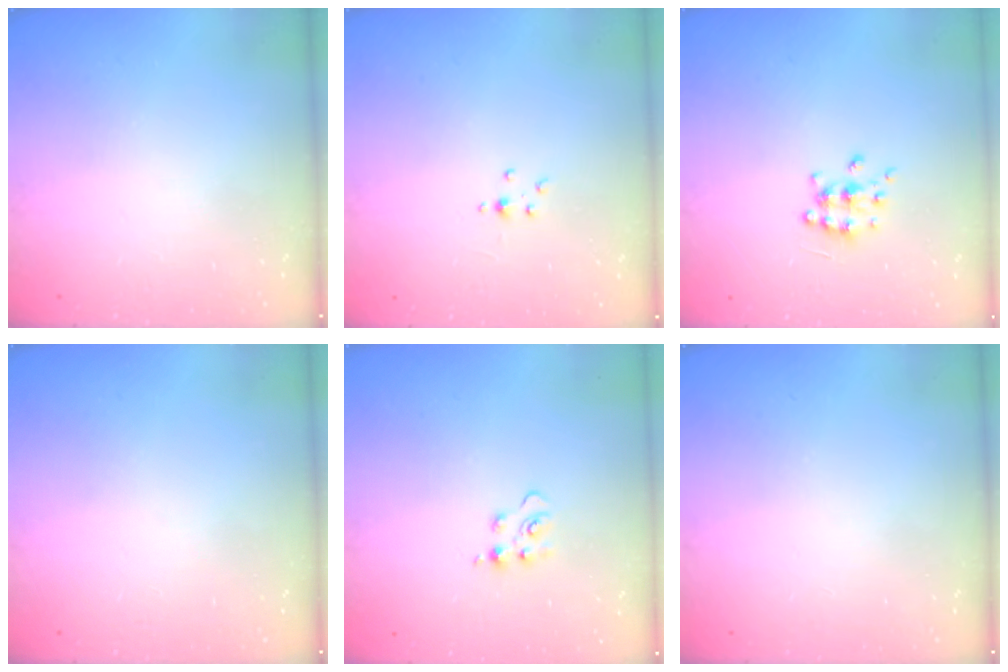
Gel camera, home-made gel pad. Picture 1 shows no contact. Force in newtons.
{"total": 2.0, "press": 2.0, "slide": 0.3}
{"total": 6.5, "press": 6.4, "slide": 0.8}
{"total": 0.0}
{"total": 5.0, "press": 5.0, "slide": 0.5}
{"total": 0.0}